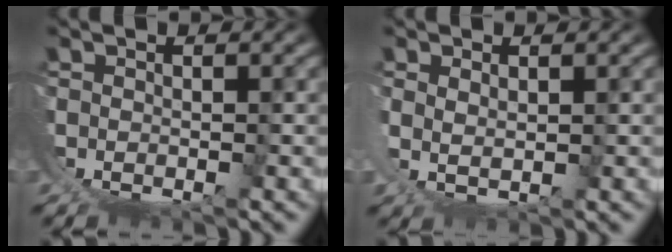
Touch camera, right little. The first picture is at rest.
{"total": 2.4, "force": [1.8, 0.4, 1.5], "torque": [-0.041, -0.007, 0.040]}